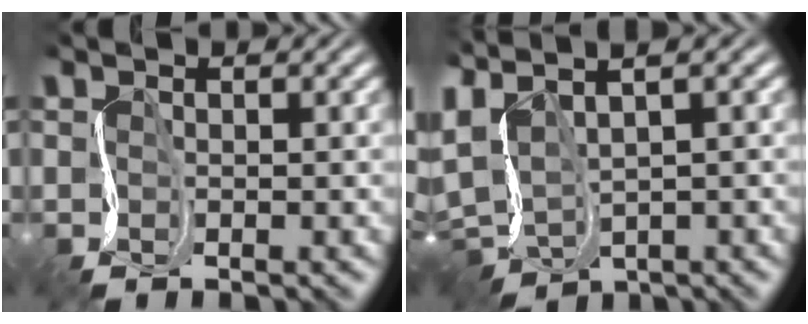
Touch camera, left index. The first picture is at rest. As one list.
[{"total": 5.7, "force": [-1.1, 2.6, 5.0], "torque": [-0.123, -0.007, -0.018]}]